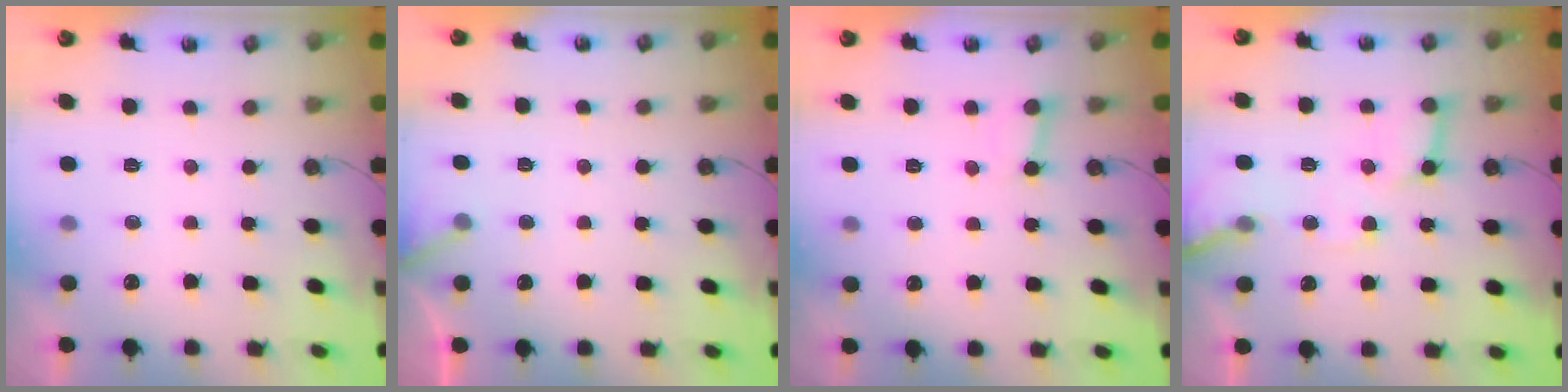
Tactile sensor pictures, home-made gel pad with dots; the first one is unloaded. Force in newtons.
{"total": 3.2, "press": 3.2, "slide": 0.4}
{"total": 2.6, "press": 2.6, "slide": 0.2}
{"total": 11.8, "press": 11.7, "slide": 1.7}